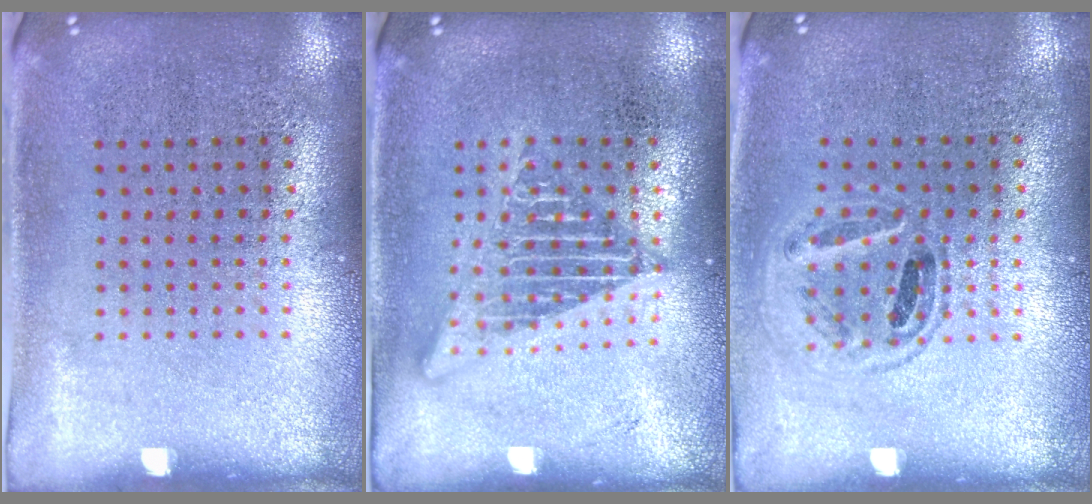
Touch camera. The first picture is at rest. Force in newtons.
{"total": 2.0, "press": 2.0, "slide": 0.2}
{"total": 0.9, "press": 0.9, "slide": 0.2}